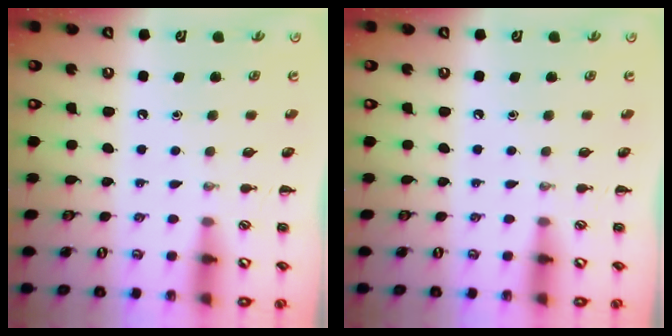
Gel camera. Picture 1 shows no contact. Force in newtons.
{"total": 0.0}